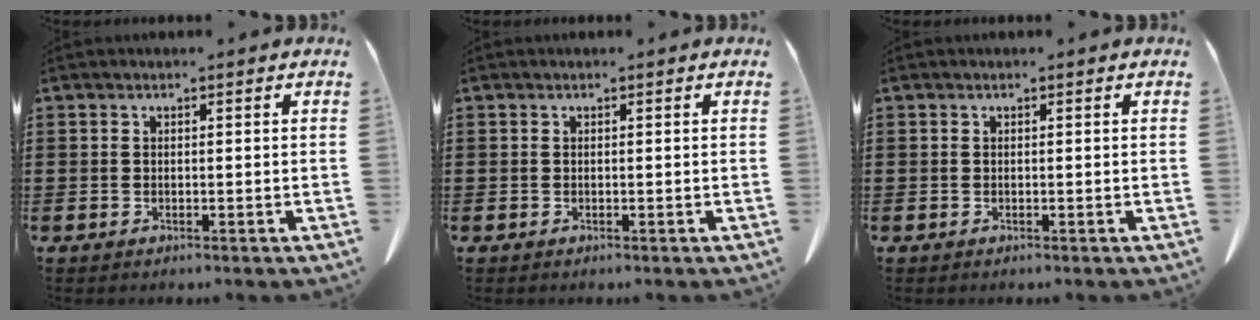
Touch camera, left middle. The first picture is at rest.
{"total": 0.0}
{"total": 0.0}